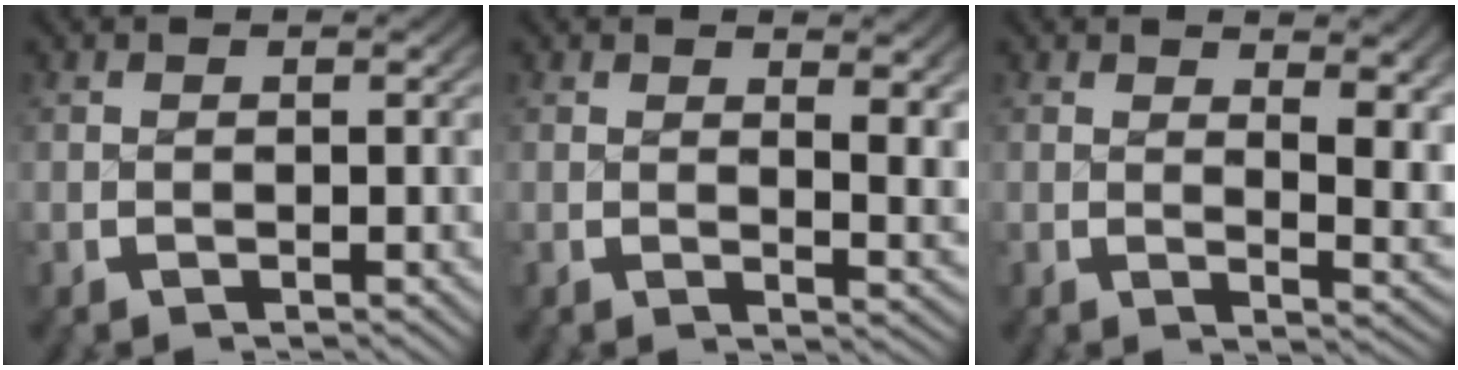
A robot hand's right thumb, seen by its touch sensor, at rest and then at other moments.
{"total": 2.9, "force": [1.4, 0.8, 2.5], "torque": [-0.026, -0.011, 0.021]}
{"total": 4.4, "force": [1.8, 1.7, 3.6], "torque": [-0.033, -0.010, 0.029]}